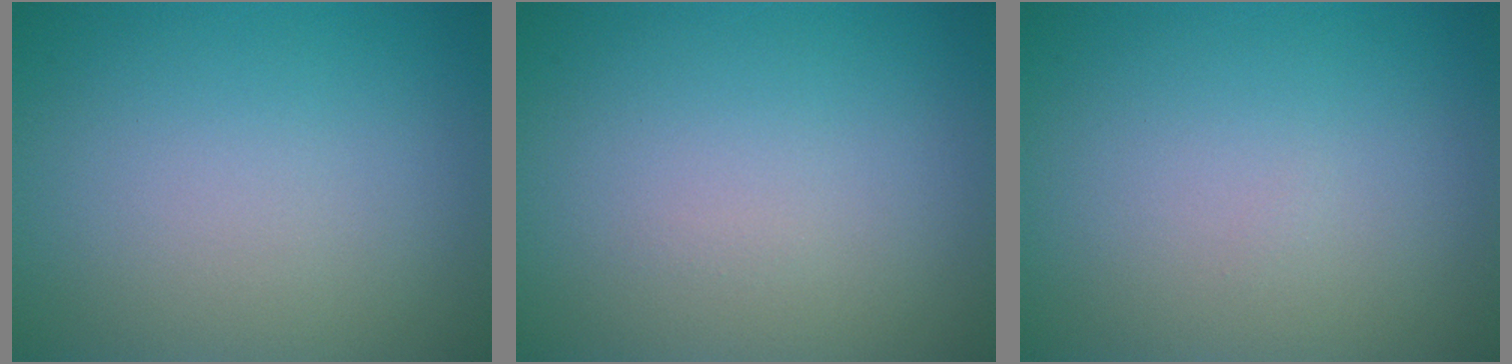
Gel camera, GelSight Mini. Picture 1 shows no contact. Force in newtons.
{"total": 0.0}
{"total": 0.0}